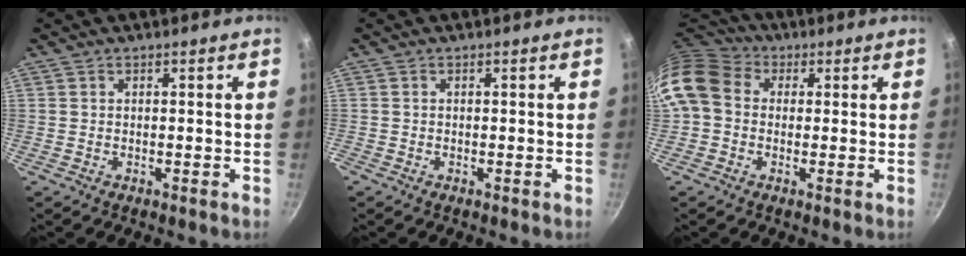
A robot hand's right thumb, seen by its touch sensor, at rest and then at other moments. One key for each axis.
{"total": 0.0}
{"total": 11.3, "fx": 1.2, "fy": 9.2, "fz": 6.4, "tx": -0.105, "ty": 0.024, "tz": 0.002}